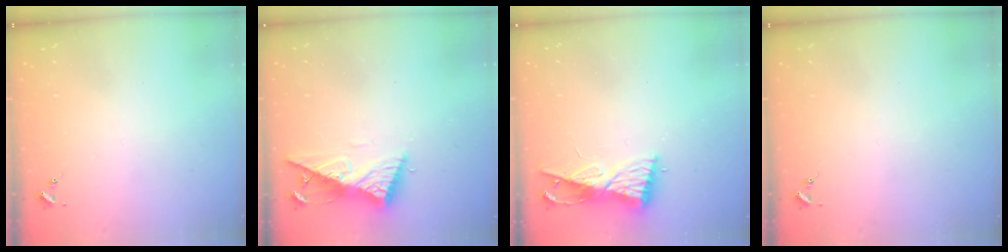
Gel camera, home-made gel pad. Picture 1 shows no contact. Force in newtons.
{"total": 9.6, "press": 9.6, "slide": 0.2}
{"total": 8.9, "press": 8.9, "slide": 0.4}
{"total": 0.0}